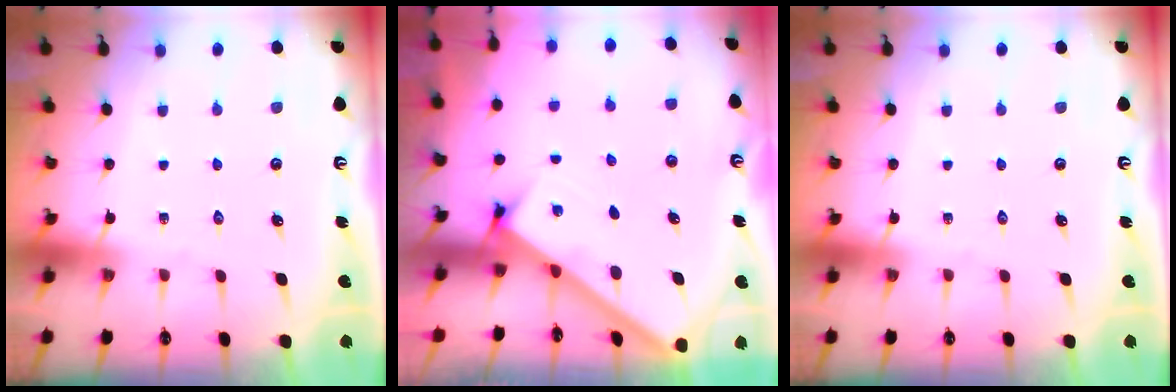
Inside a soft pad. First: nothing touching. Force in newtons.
{"total": 2.7, "press": 2.7, "slide": 0.3}
{"total": 0.0}